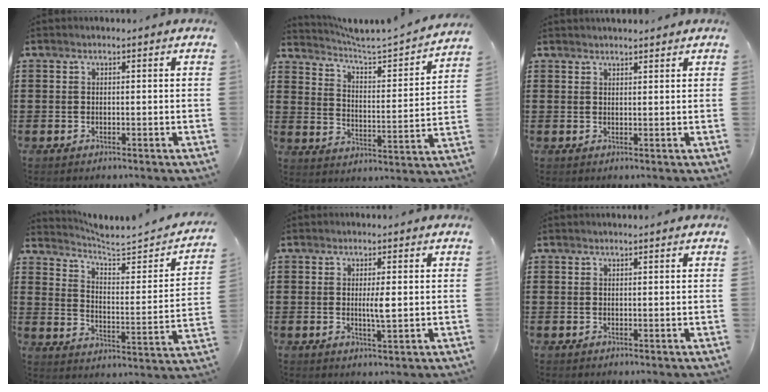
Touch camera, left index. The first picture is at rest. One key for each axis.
{"total": 2.9, "fx": 2.6, "fy": 0.0, "fz": 1.2, "tx": -0.043, "ty": -0.030, "tz": 0.031}
{"total": 1.4, "fx": 1.4, "fy": 0.1, "fz": 0.2, "tx": -0.006, "ty": 0.002, "tz": 0.027}
{"total": 3.9, "fx": 3.5, "fy": 0.1, "fz": 1.7, "tx": -0.047, "ty": -0.032, "tz": 0.048}
{"total": 3.0, "fx": 0.1, "fy": 0.4, "fz": 3.0, "tx": -0.057, "ty": -0.005, "tz": 0.001}
{"total": 0.0}